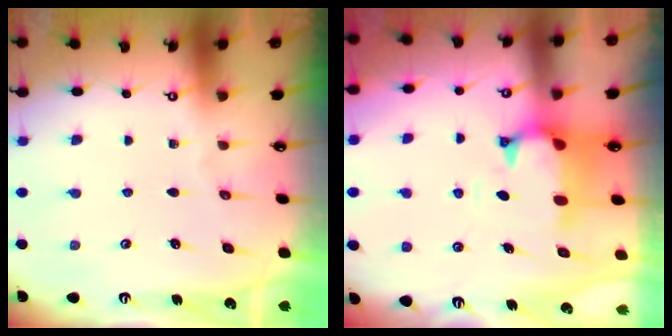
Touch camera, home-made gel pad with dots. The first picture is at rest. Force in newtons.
{"total": 1.1, "press": 0.1, "slide": 1.1}